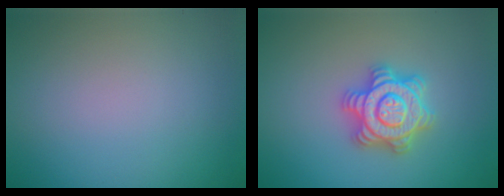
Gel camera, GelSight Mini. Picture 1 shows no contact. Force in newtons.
{"total": 4.8, "press": 4.8, "slide": 0.6}